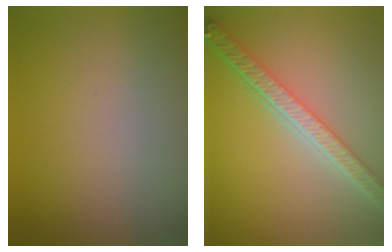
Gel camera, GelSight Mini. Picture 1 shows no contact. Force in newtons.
{"total": 5.3, "press": 4.1, "slide": 3.3}